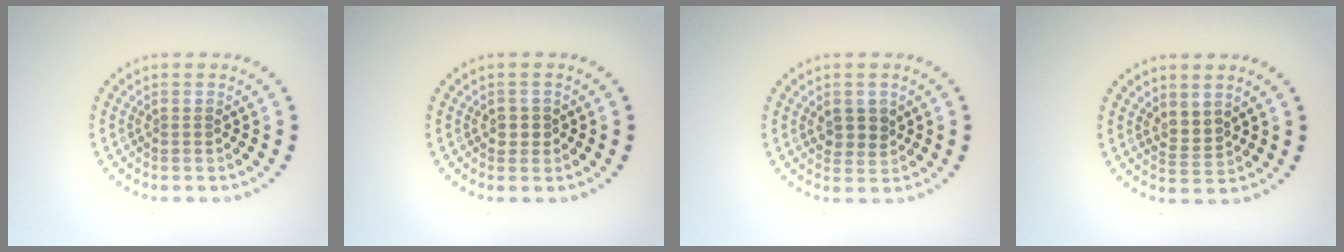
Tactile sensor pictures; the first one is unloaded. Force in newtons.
{"total": 1.1, "press": 1.0, "slide": 0.5}
{"total": 2.0, "press": 1.8, "slide": 0.7}
{"total": 1.7, "press": 1.4, "slide": 1.0}